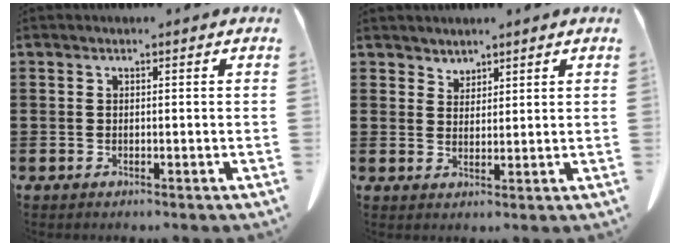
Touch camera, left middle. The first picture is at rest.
{"total": 2.2, "force": [2.1, 0.6, -0.1], "torque": [-0.004, -0.001, 0.042]}